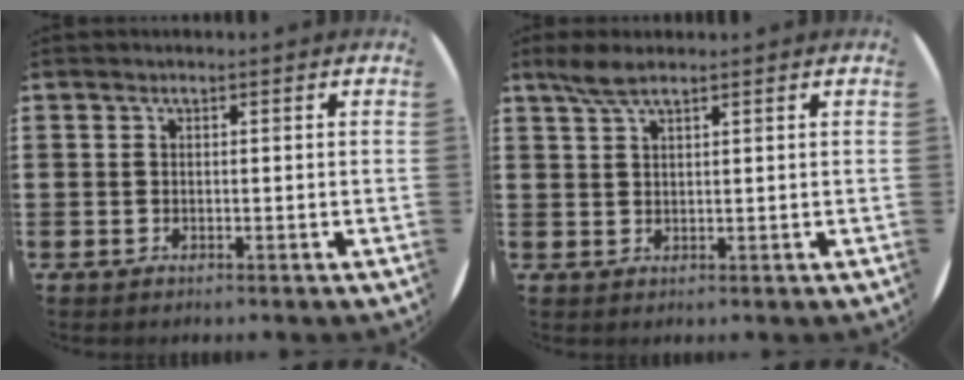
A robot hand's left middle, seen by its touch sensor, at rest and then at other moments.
{"total": 3.1, "force": [2.3, 0.5, 1.9], "torque": [-0.041, 0.003, 0.042]}